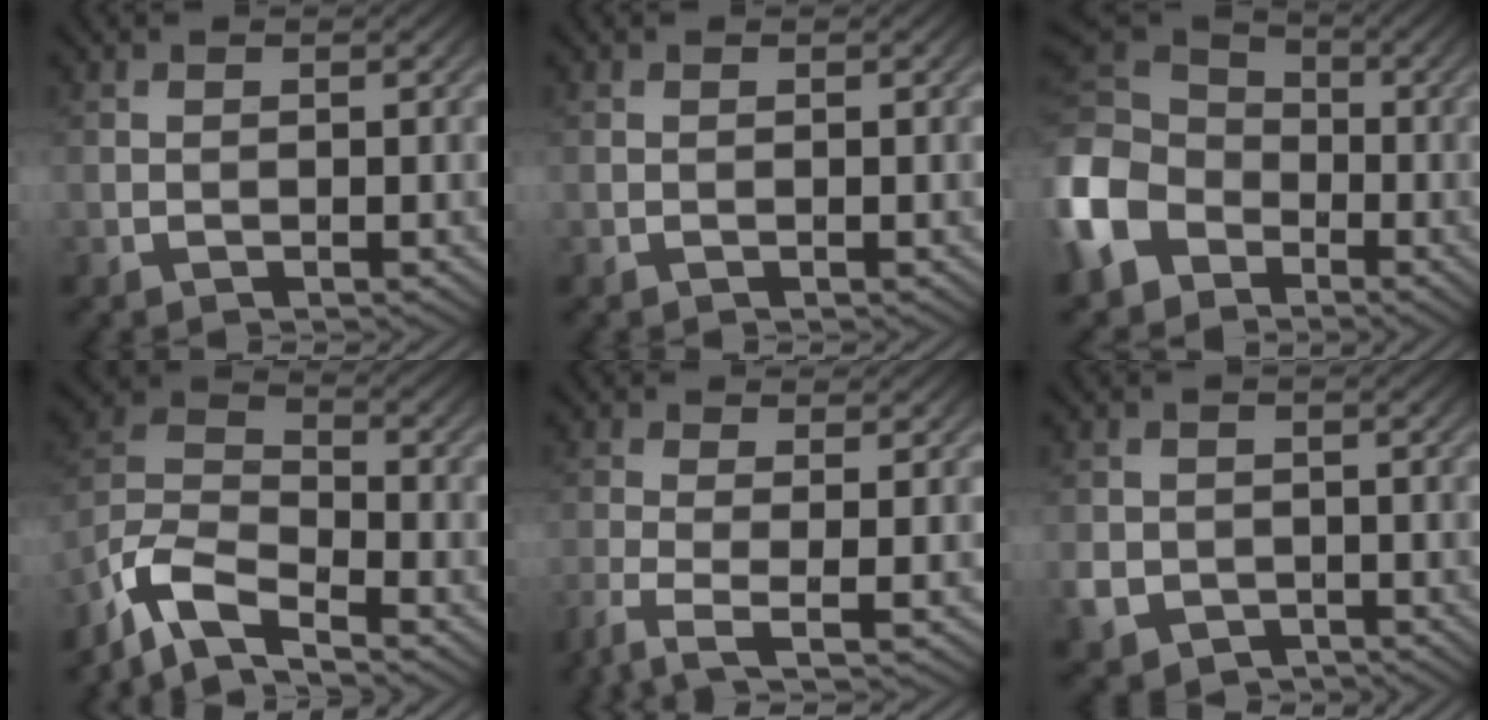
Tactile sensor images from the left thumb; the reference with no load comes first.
{"total": 0.0}
{"total": 11.9, "force": [-3.9, 9.4, 6.0], "torque": [-0.198, -0.009, -0.100]}
{"total": 9.0, "force": [-7.0, 2.7, 4.9], "torque": [-0.104, 0.000, -0.161]}
{"total": 3.8, "force": [-2.1, 0.9, 3.0], "torque": [-0.066, -0.004, -0.053]}
{"total": 3.1, "force": [-1.6, 2.6, 0.7], "torque": [-0.024, -0.009, -0.035]}